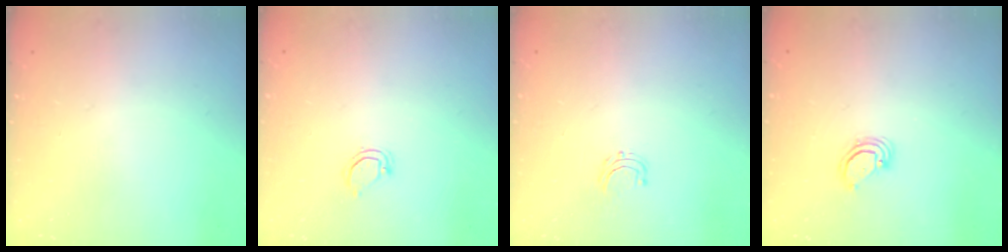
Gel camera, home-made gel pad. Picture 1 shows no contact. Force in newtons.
{"total": 3.9, "press": 3.9, "slide": 0.3}
{"total": 4.0, "press": 4.0, "slide": 0.3}
{"total": 2.9, "press": 2.9, "slide": 0.2}